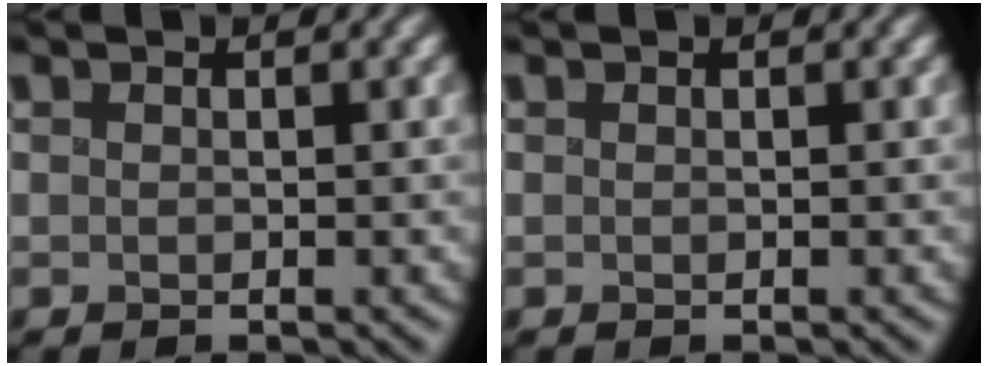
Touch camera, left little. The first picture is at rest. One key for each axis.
{"total": 0.0}